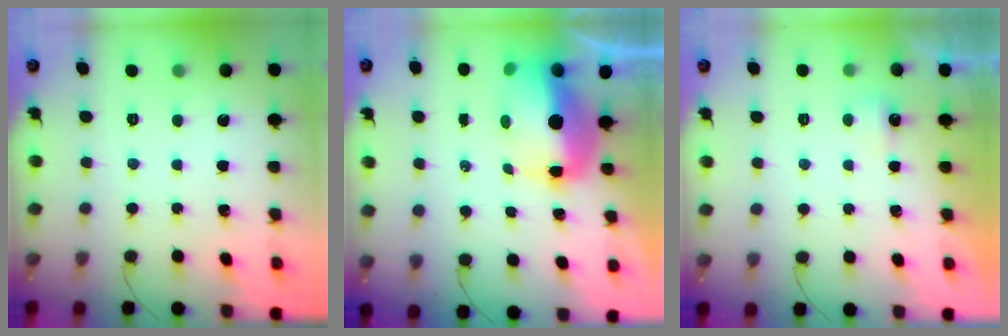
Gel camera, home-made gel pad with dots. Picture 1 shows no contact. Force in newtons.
{"total": 13.6, "press": 13.4, "slide": 2.8}
{"total": 2.3, "press": 2.2, "slide": 0.6}